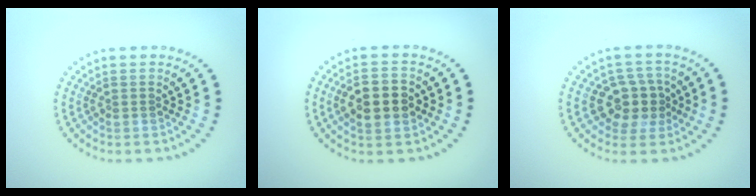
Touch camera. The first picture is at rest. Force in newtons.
{"total": 4.3, "press": 4.3, "slide": 0.4}
{"total": 4.0, "press": 3.7, "slide": 1.5}